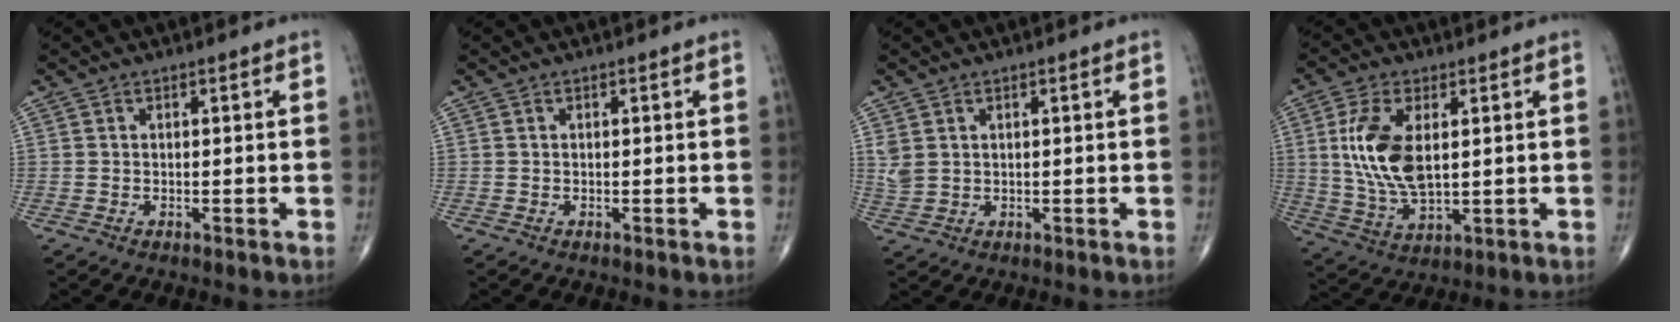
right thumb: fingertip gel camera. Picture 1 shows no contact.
{"total": 0.0}
{"total": 2.8, "force": [1.1, 2.0, 1.7], "torque": [-0.042, 0.000, 0.030]}
{"total": 12.3, "force": [2.2, 6.0, 10.5], "torque": [-0.216, -0.014, 0.050]}